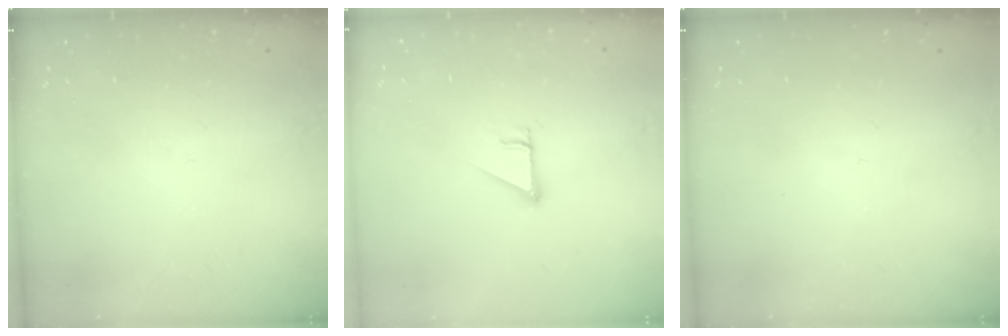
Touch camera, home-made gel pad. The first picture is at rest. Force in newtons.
{"total": 2.5, "press": 2.5, "slide": 0.1}
{"total": 0.0}